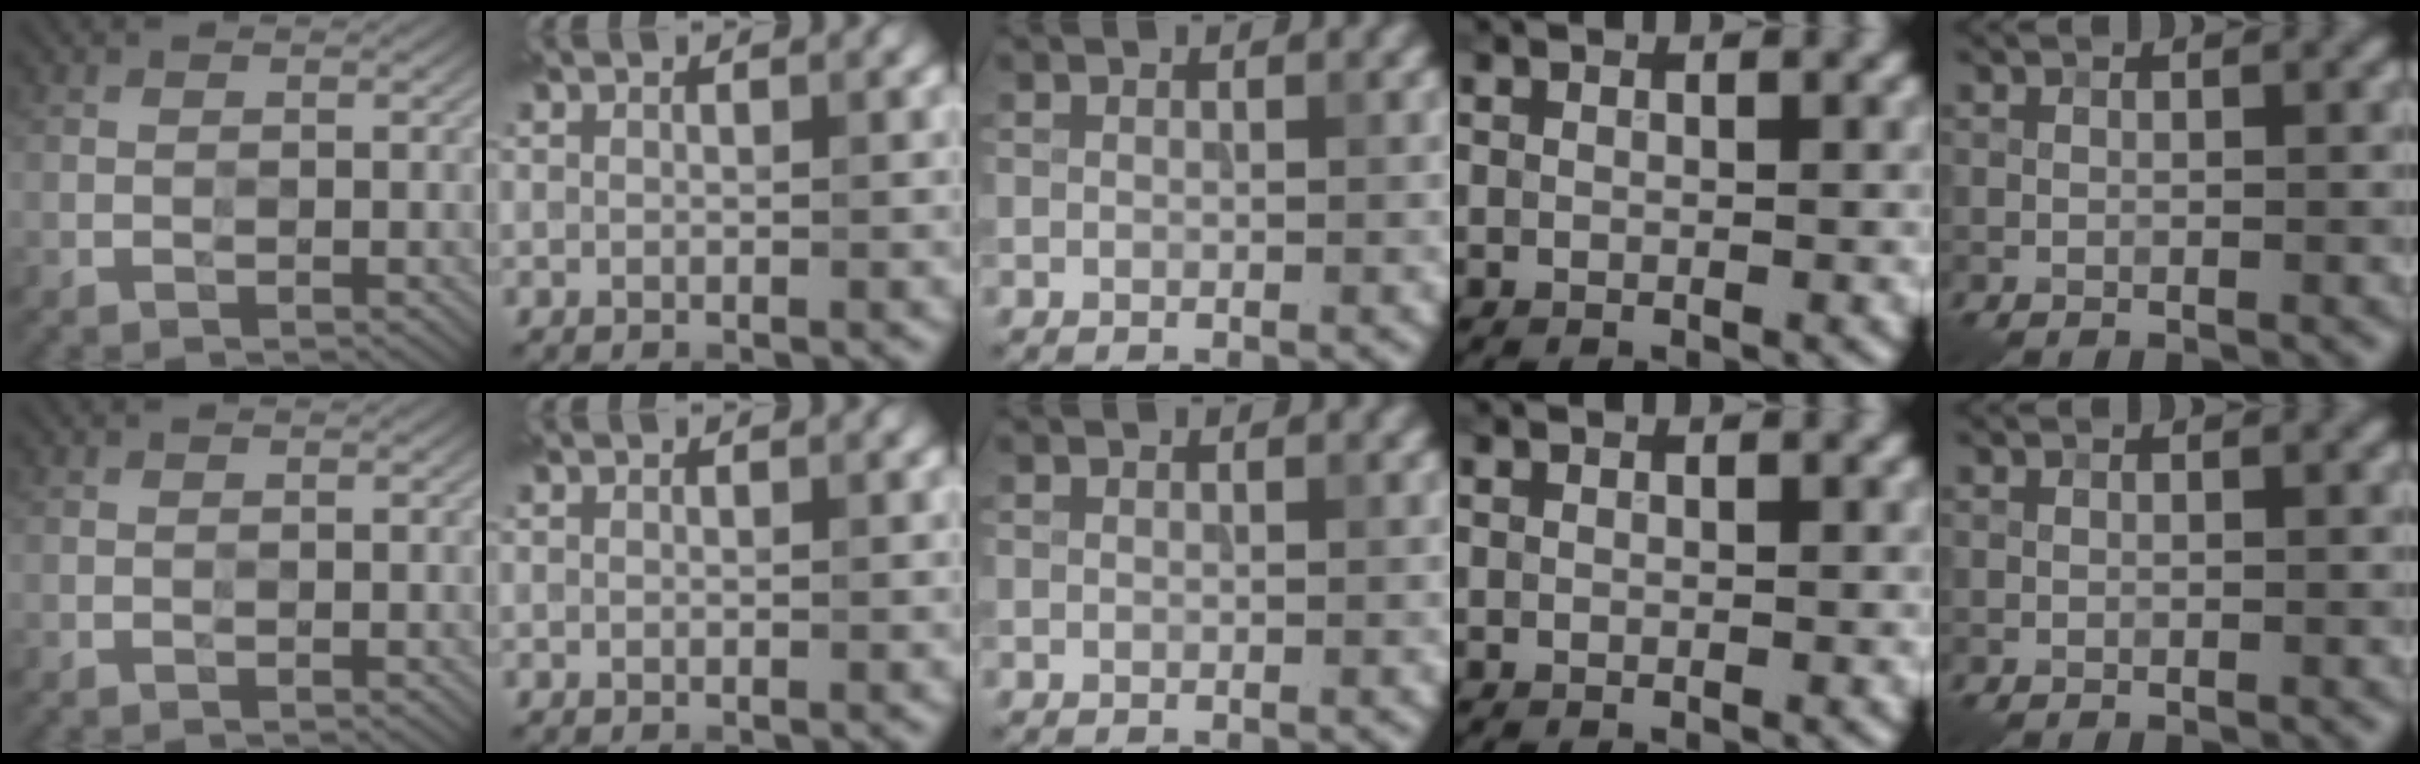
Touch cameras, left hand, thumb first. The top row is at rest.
{}